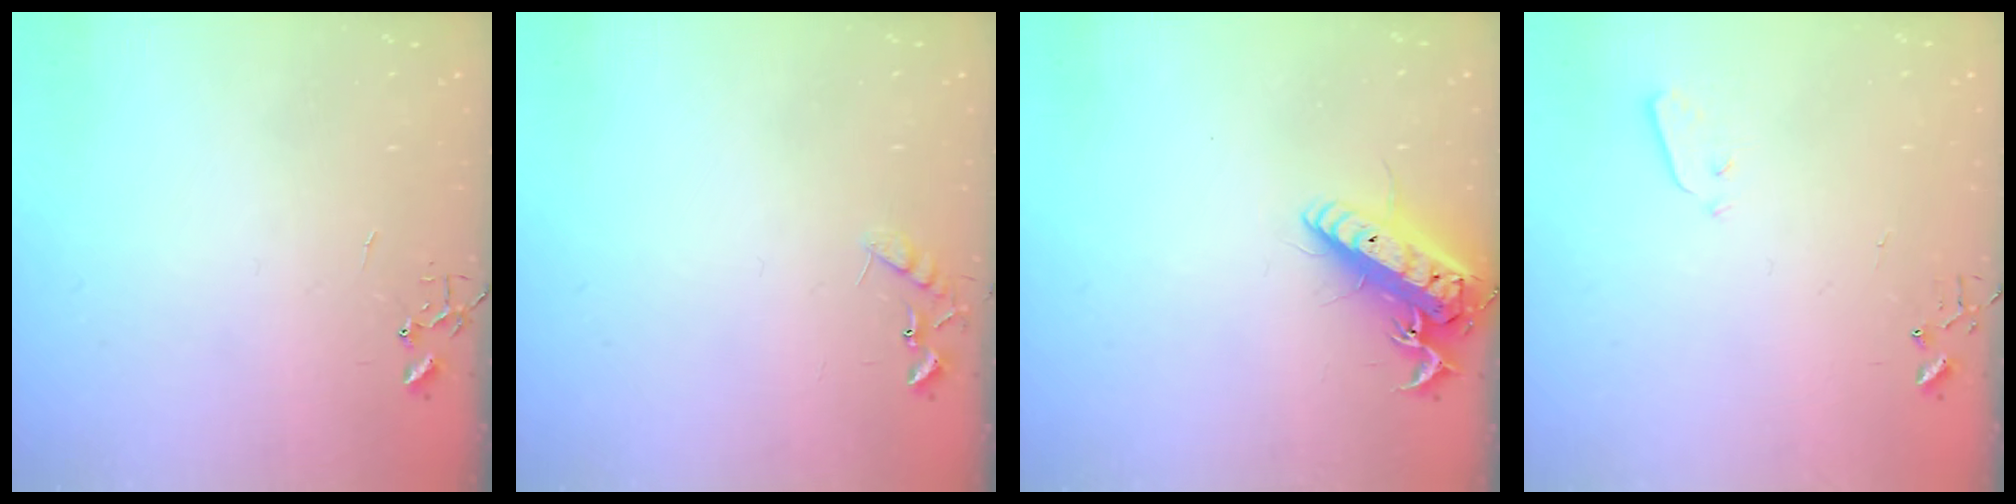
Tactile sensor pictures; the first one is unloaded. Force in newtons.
{"total": 7.6, "press": 7.6, "slide": 0.7}
{"total": 16.4, "press": 16.1, "slide": 3.0}
{"total": 2.9, "press": 2.9, "slide": 0.4}